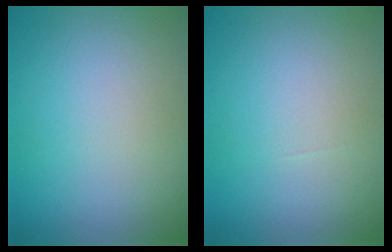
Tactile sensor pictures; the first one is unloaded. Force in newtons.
{"total": 0.0}